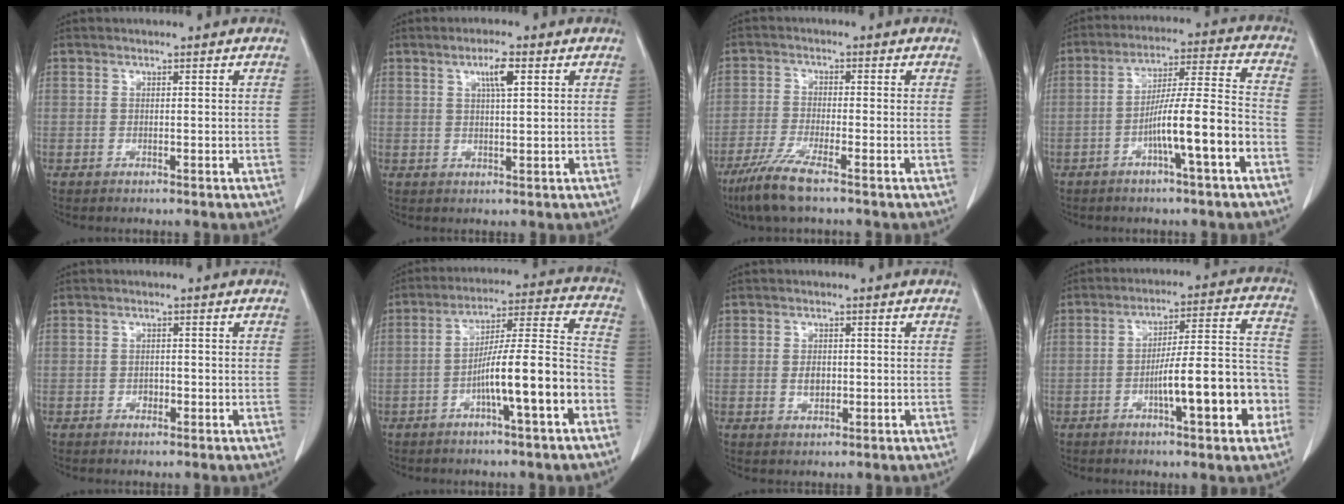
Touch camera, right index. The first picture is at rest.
{"total": 3.6, "force": [1.6, 0.4, 3.3], "torque": [-0.057, 0.000, 0.026]}
{"total": 6.3, "force": [-4.4, 0.2, 4.6], "torque": [-0.098, -0.019, -0.088]}
{"total": 11.5, "force": [-4.6, 0.0, 10.6], "torque": [-0.183, 0.015, -0.076]}
{"total": 1.2, "force": [-0.5, 0.9, 0.7], "torque": [-0.010, 0.003, -0.006]}
{"total": 13.1, "force": [-5.0, 0.5, 12.1], "torque": [-0.195, 0.020, -0.080]}
{"total": 2.3, "force": [-0.2, 1.4, 1.7], "torque": [-0.031, 0.001, 0.001]}
{"total": 14.2, "force": [-4.8, 2.4, 13.2], "torque": [-0.190, 0.027, -0.068]}